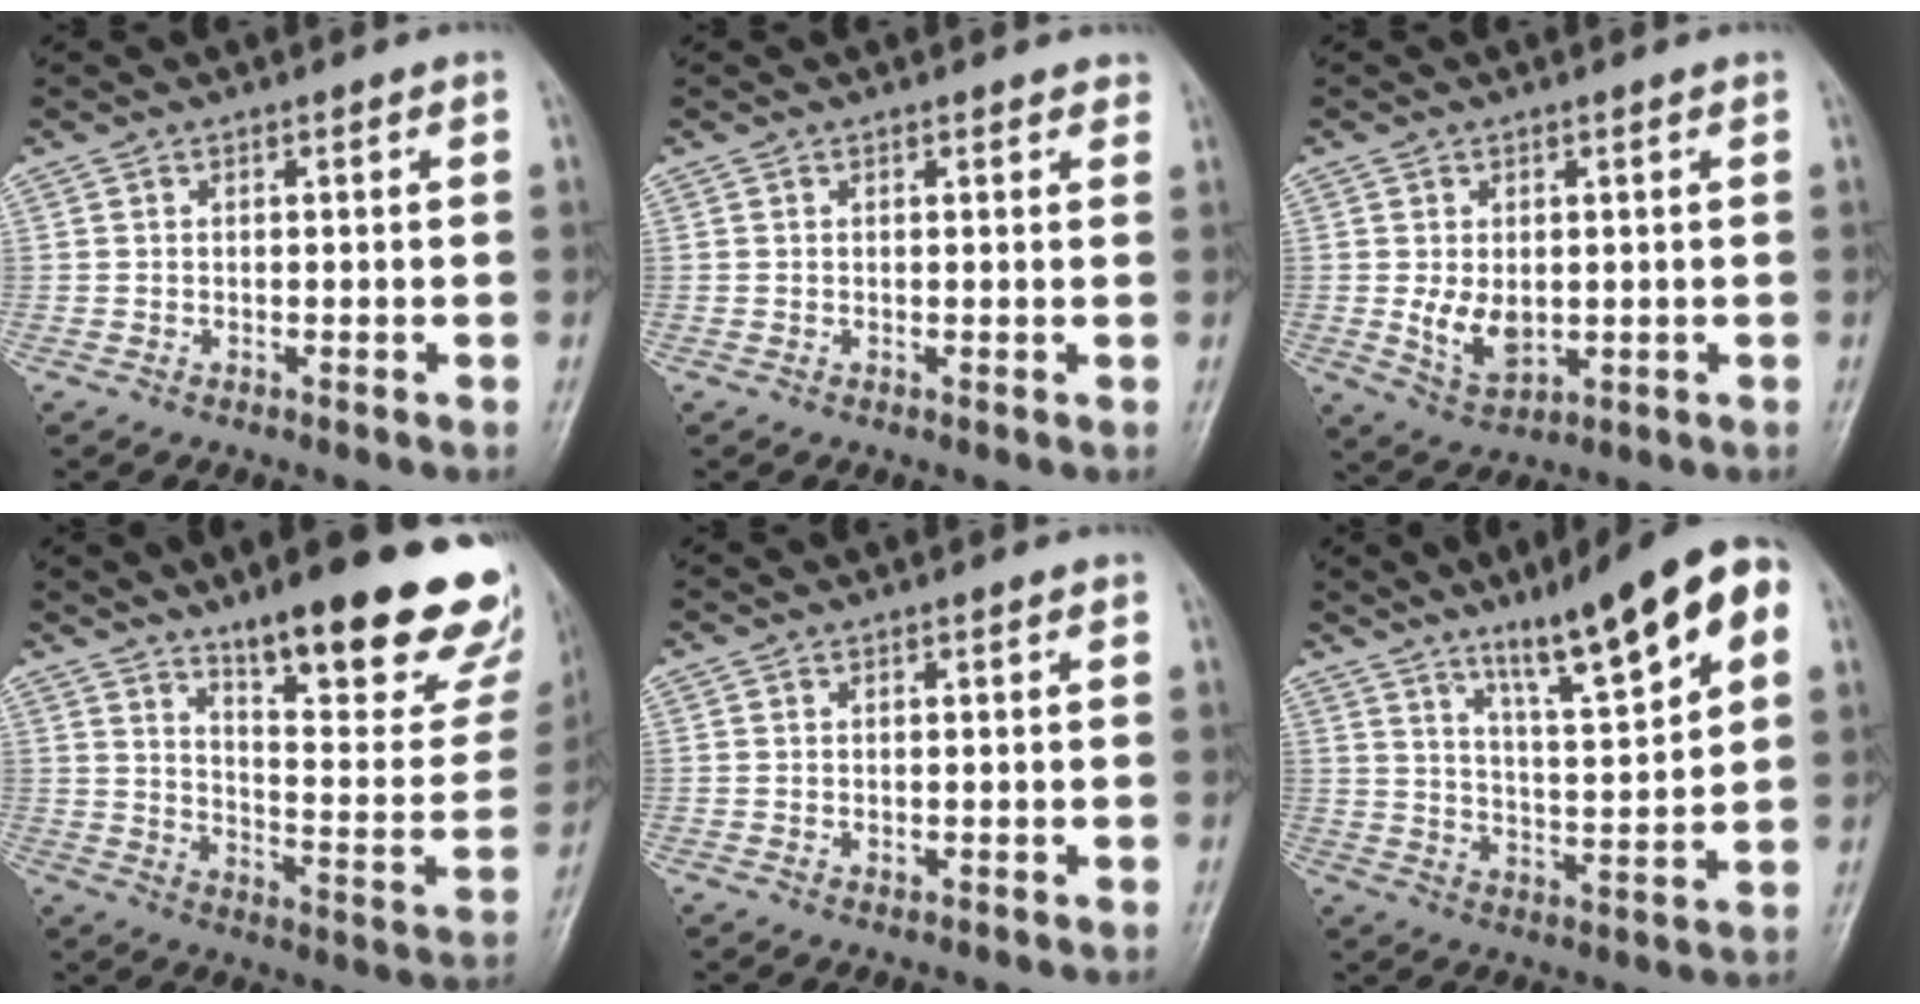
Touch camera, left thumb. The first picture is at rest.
{"total": 1.4, "force": [1.1, 0.6, 0.6], "torque": [0.001, -0.001, 0.010]}
{"total": 5.9, "force": [0.1, 3.9, 4.4], "torque": [-0.066, -0.015, 0.017]}
{"total": 27.4, "force": [17.8, 7.2, 19.6], "torque": [-0.228, -0.094, 0.259]}
{"total": 0.8, "force": [0.3, 0.5, 0.5], "torque": [-0.007, -0.002, 0.005]}
{"total": 16.6, "force": [9.0, 3.1, 13.6], "torque": [-0.188, -0.033, 0.143]}